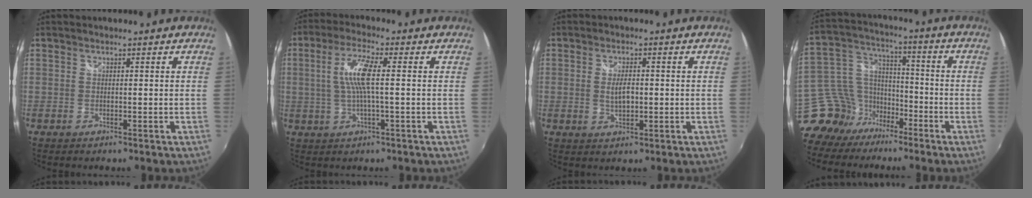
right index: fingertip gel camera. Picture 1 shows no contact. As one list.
[{"total": 7.5, "force": [0.4, 0.8, 7.4], "torque": [-0.146, 0.003, 0.011]}, {"total": 3.8, "force": [-0.1, 1.8, 3.3], "torque": [-0.057, -0.002, 0.000]}, {"total": 13.4, "force": [-9.8, 8.1, 3.9], "torque": [-0.111, 0.032, -0.178]}]